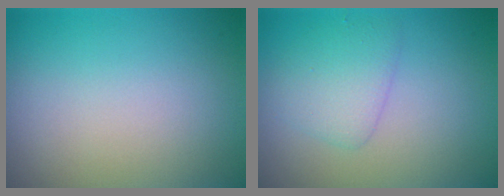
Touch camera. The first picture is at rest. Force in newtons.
{"total": 2.6, "press": 2.6, "slide": 0.1}